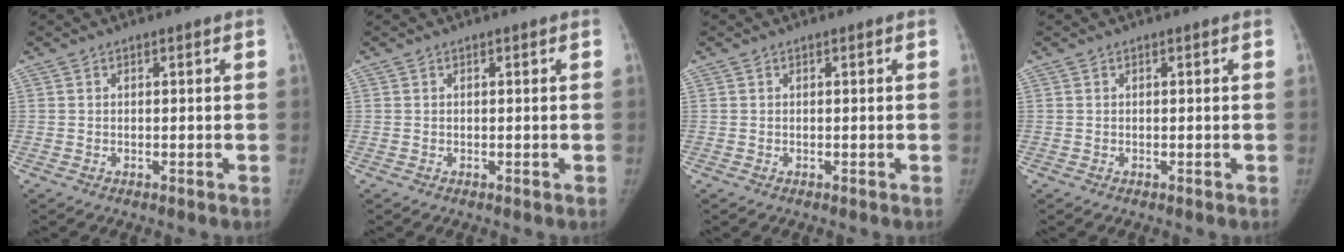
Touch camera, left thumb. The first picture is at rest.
{"total": 0.0}
{"total": 0.0}
{"total": 0.0}